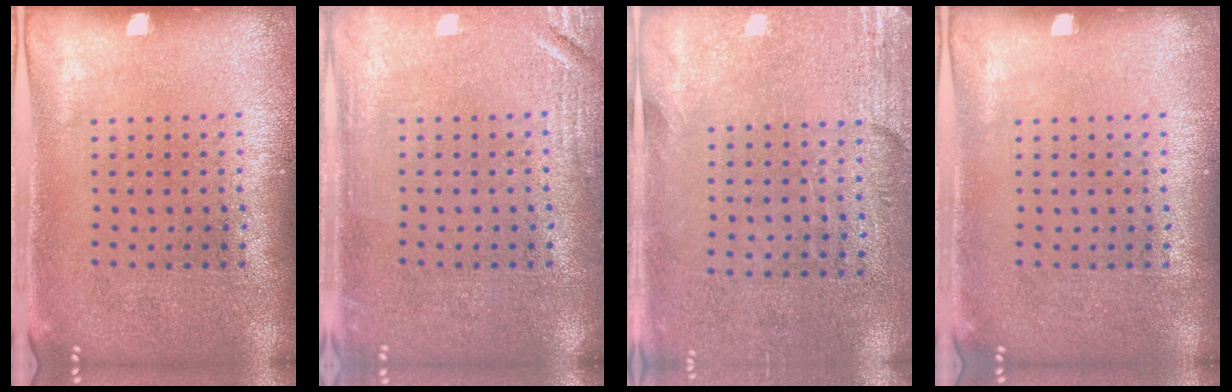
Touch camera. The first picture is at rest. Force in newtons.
{"total": 2.3, "press": 2.2, "slide": 0.4}
{"total": 2.8, "press": 2.4, "slide": 1.4}
{"total": 0.0}